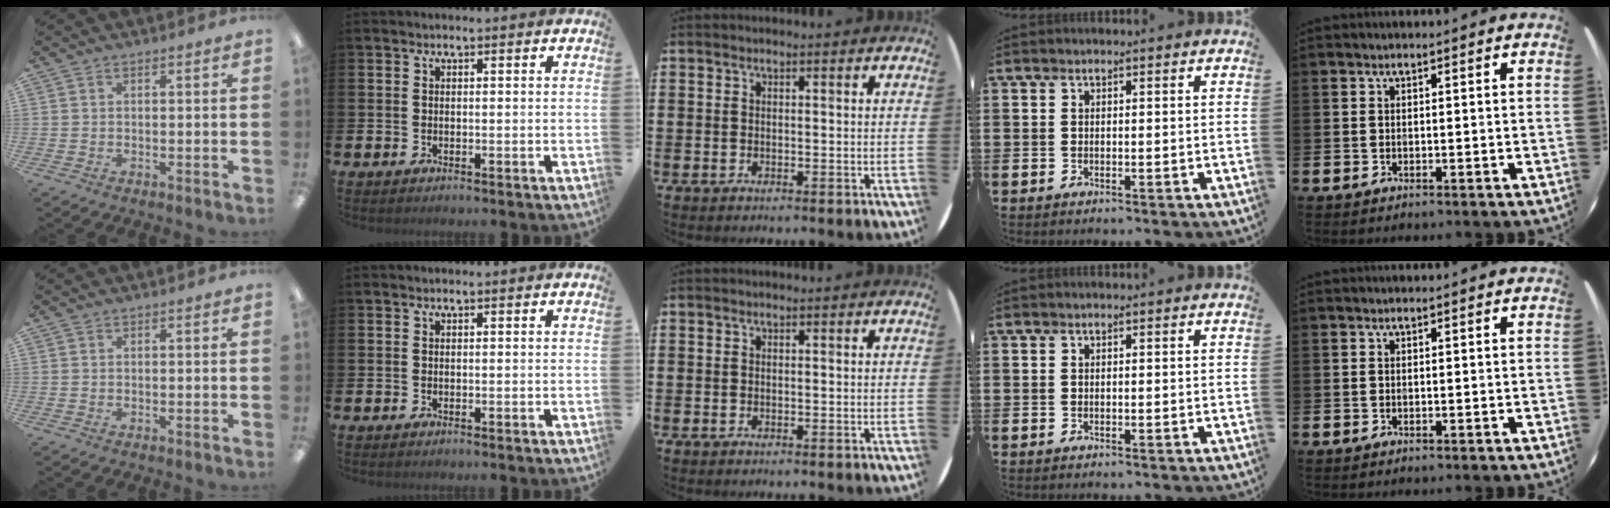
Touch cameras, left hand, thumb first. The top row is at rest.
{}